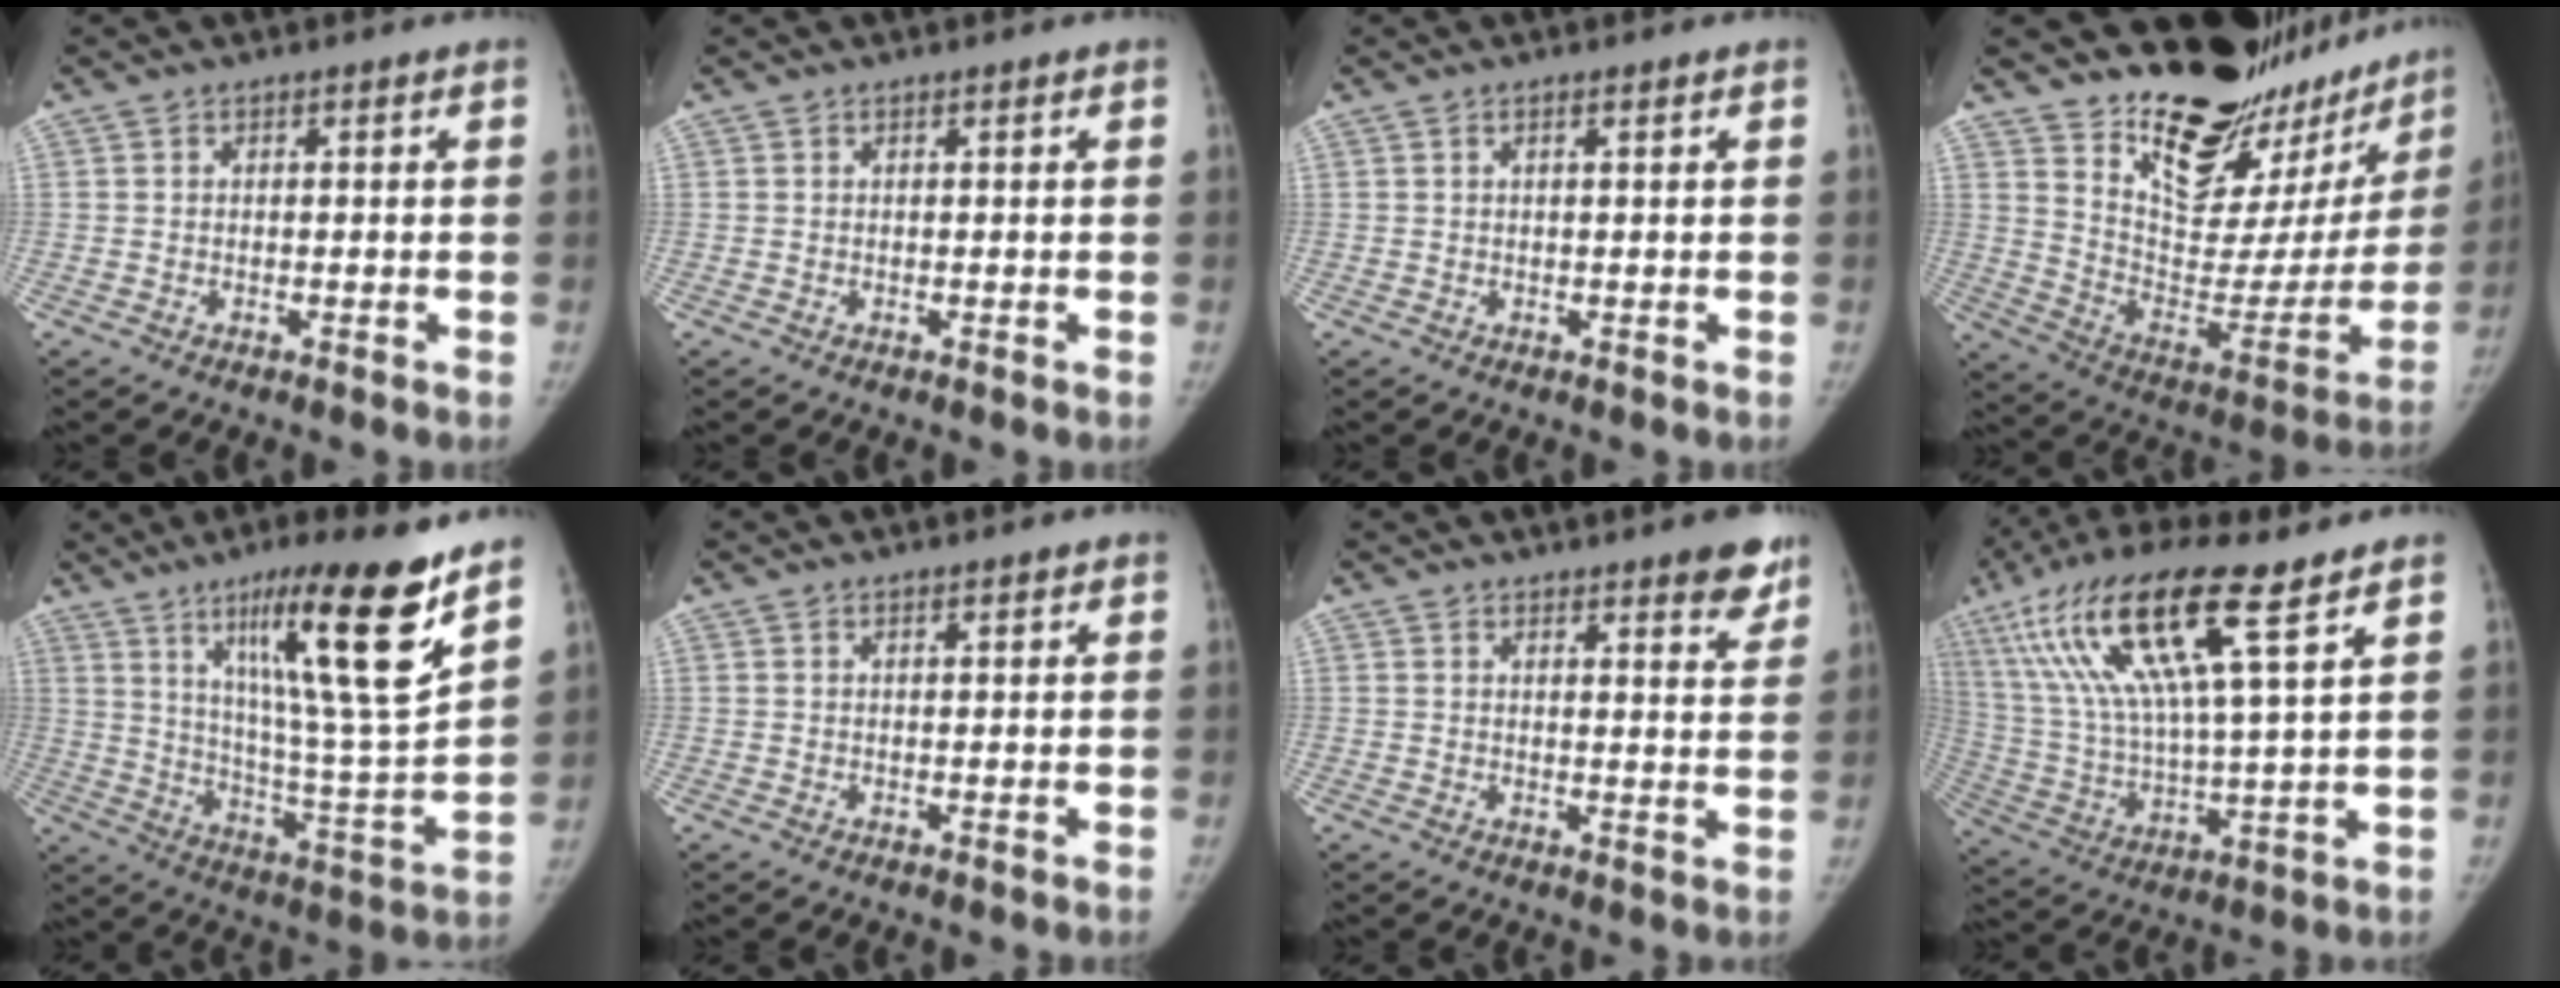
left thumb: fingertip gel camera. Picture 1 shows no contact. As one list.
[{"total": 0.0}, {"total": 0.9, "force": [0.5, 0.1, 0.7], "torque": [-0.012, 0.003, 0.008]}, {"total": 27.4, "force": [22.9, 9.9, 11.3], "torque": [-0.127, -0.173, 0.333]}, {"total": 22.8, "force": [13.3, 1.6, 18.5], "torque": [-0.263, -0.069, 0.218]}, {"total": 1.0, "force": [0.8, 0.2, 0.6], "torque": [-0.007, -0.003, 0.012]}, {"total": 6.3, "force": [4.7, 1.6, 3.9], "torque": [-0.025, -0.026, 0.054]}, {"total": 22.0, "force": [11.0, 4.3, 18.5], "torque": [-0.381, -0.017, 0.208]}]